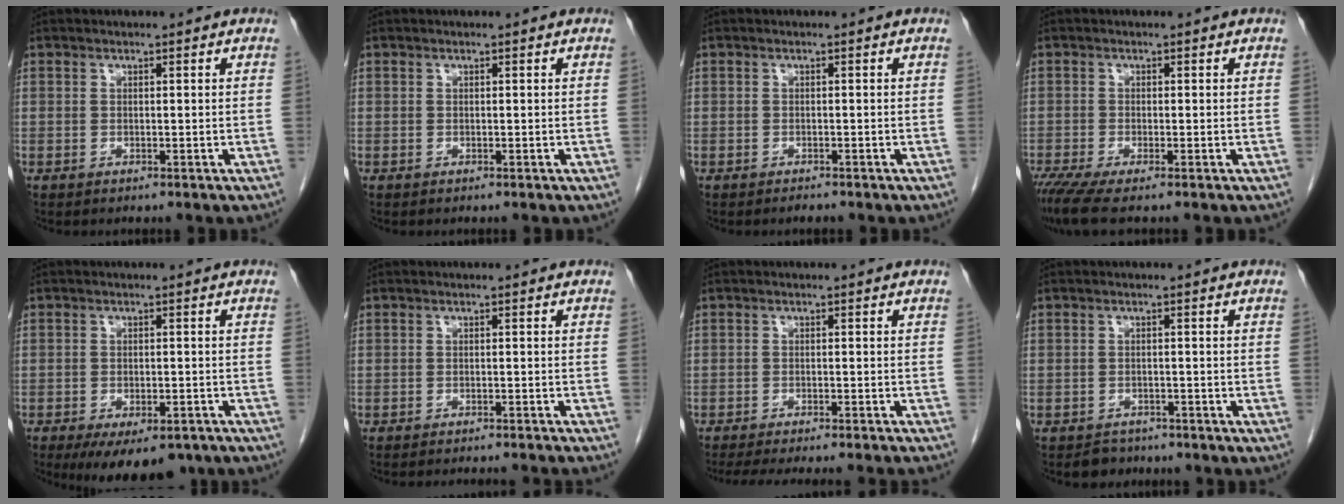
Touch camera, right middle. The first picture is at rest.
{"total": 0.0}
{"total": 0.8, "force": [-0.7, 0.2, 0.2], "torque": [-0.008, -0.001, -0.008]}
{"total": 4.5, "force": [-3.3, 0.2, 3.1], "torque": [-0.056, -0.013, -0.062]}
{"total": 10.0, "force": [-7.0, 4.3, 5.6], "torque": [-0.078, -0.009, -0.098]}
{"total": 7.9, "force": [-7.3, -0.1, 2.9], "torque": [-0.022, -0.014, -0.087]}
{"total": 13.6, "force": [-12.2, 0.3, 6.0], "torque": [-0.078, -0.026, -0.161]}
{"total": 2.6, "force": [-2.2, 1.4, -0.2], "torque": [-0.005, 0.003, -0.033]}